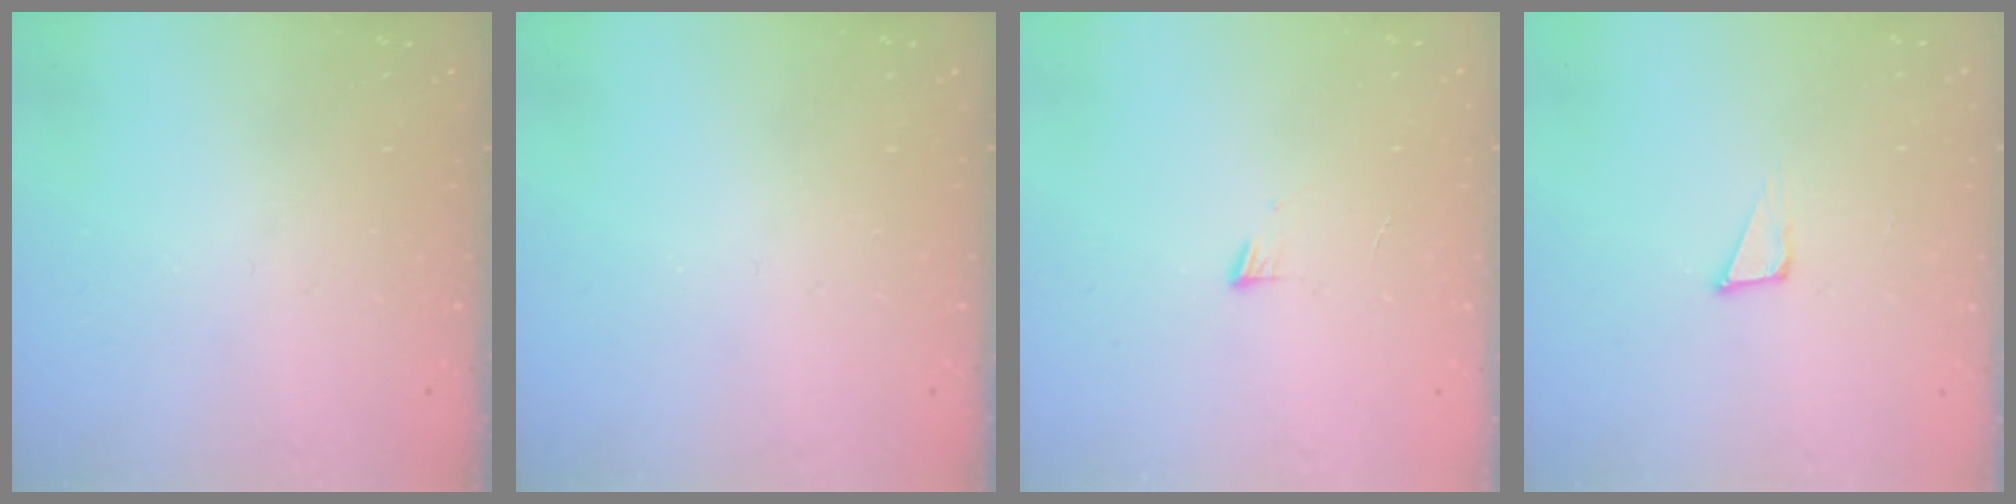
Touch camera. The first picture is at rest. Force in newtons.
{"total": 0.0}
{"total": 3.5, "press": 3.4, "slide": 0.4}
{"total": 3.4, "press": 3.3, "slide": 0.9}